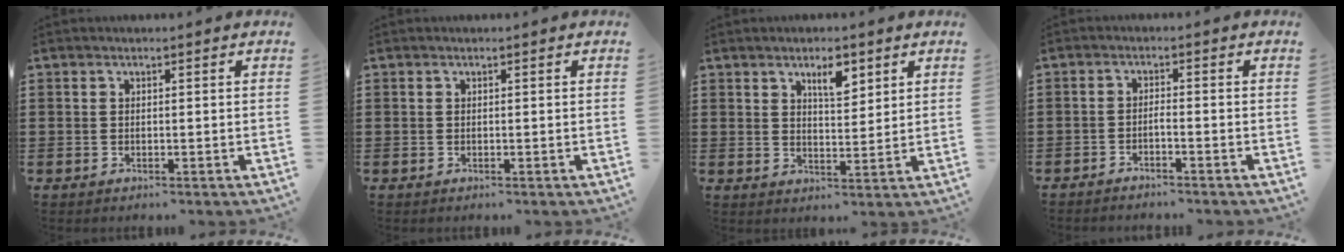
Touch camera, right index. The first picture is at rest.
{"total": 0.0}
{"total": 4.2, "force": [2.6, 1.6, 2.9], "torque": [-0.040, -0.003, 0.041]}
{"total": 1.5, "force": [-1.4, -0.2, 0.5], "torque": [-0.012, 0.002, -0.026]}